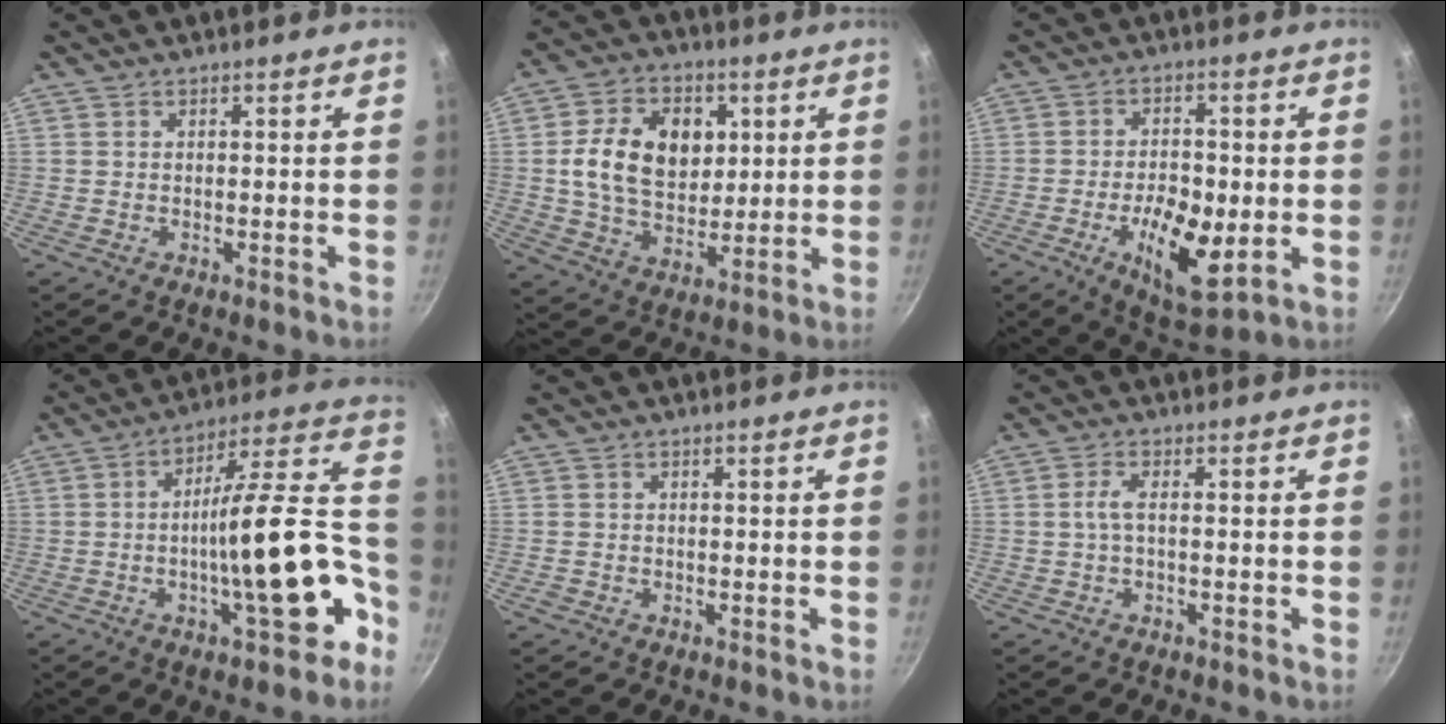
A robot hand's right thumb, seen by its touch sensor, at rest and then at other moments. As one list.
[{"total": 15.1, "force": [3.0, 10.9, 10.1], "torque": [-0.150, -0.002, 0.047]}, {"total": 12.7, "force": [-2.8, 5.7, 11.0], "torque": [-0.167, 0.001, -0.039]}, {"total": 20.9, "force": [-6.8, 6.5, 18.7], "torque": [-0.233, 0.062, -0.106]}, {"total": 0.7, "force": [-0.4, 0.6, 0.1], "torque": [-0.003, 0.002, -0.006]}, {"total": 2.4, "force": [-0.4, 0.5, 2.3], "torque": [-0.061, 0.008, -0.009]}]